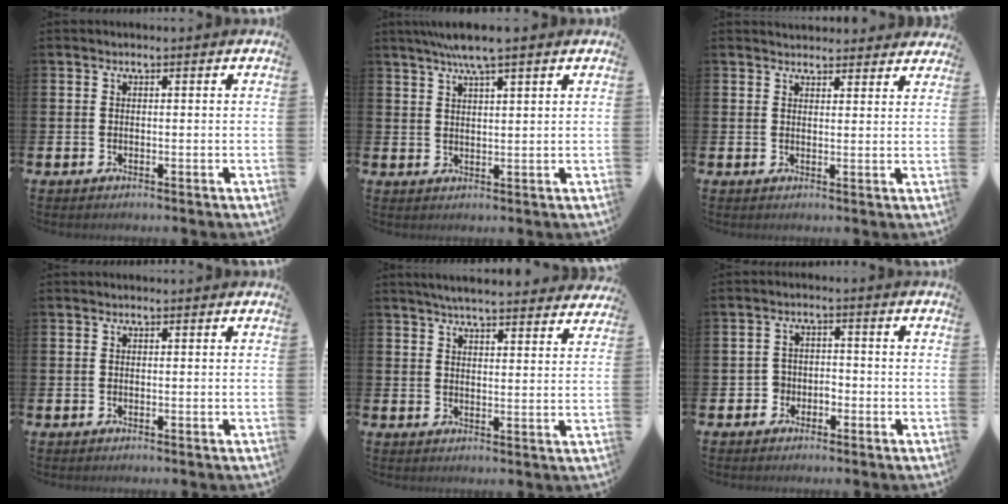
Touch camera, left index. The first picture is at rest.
{"total": 5.0, "force": [4.3, 0.3, 2.6], "torque": [-0.060, -0.007, 0.075]}
{"total": 3.3, "force": [3.2, 0.8, -0.2], "torque": [0.005, -0.018, 0.058]}
{"total": 0.0}
{"total": 5.2, "force": [5.1, 0.3, 1.3], "torque": [-0.036, -0.021, 0.091]}
{"total": 2.4, "force": [-1.5, 1.8, 0.2], "torque": [-0.018, 0.009, -0.034]}